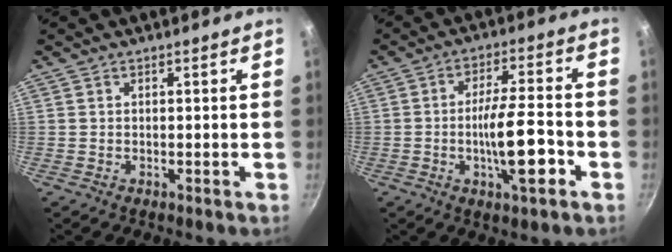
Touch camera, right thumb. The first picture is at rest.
{"total": 11.3, "force": [-3.5, 2.8, 10.4], "torque": [-0.164, 0.020, -0.058]}